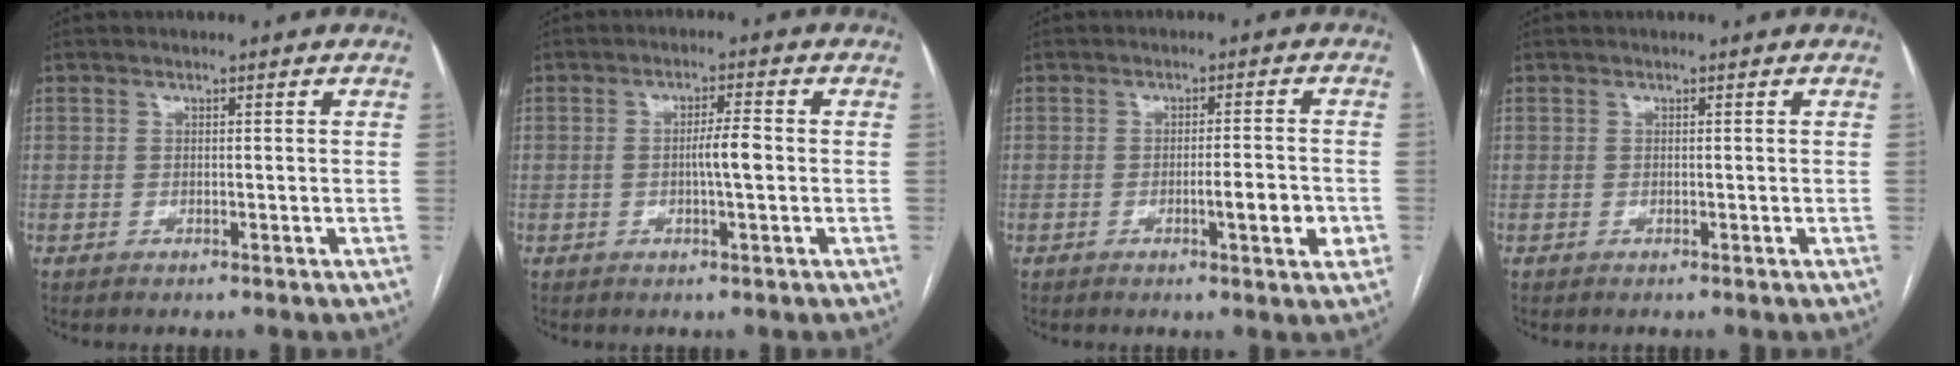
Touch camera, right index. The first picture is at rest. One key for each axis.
{"total": 3.6, "fx": -0.4, "fy": 0.2, "fz": 3.6, "tx": -0.062, "ty": 0.001, "tz": -0.007}
{"total": 5.1, "fx": -1.6, "fy": 0.6, "fz": 4.8, "tx": -0.067, "ty": -0.002, "tz": -0.020}
{"total": 0.0}